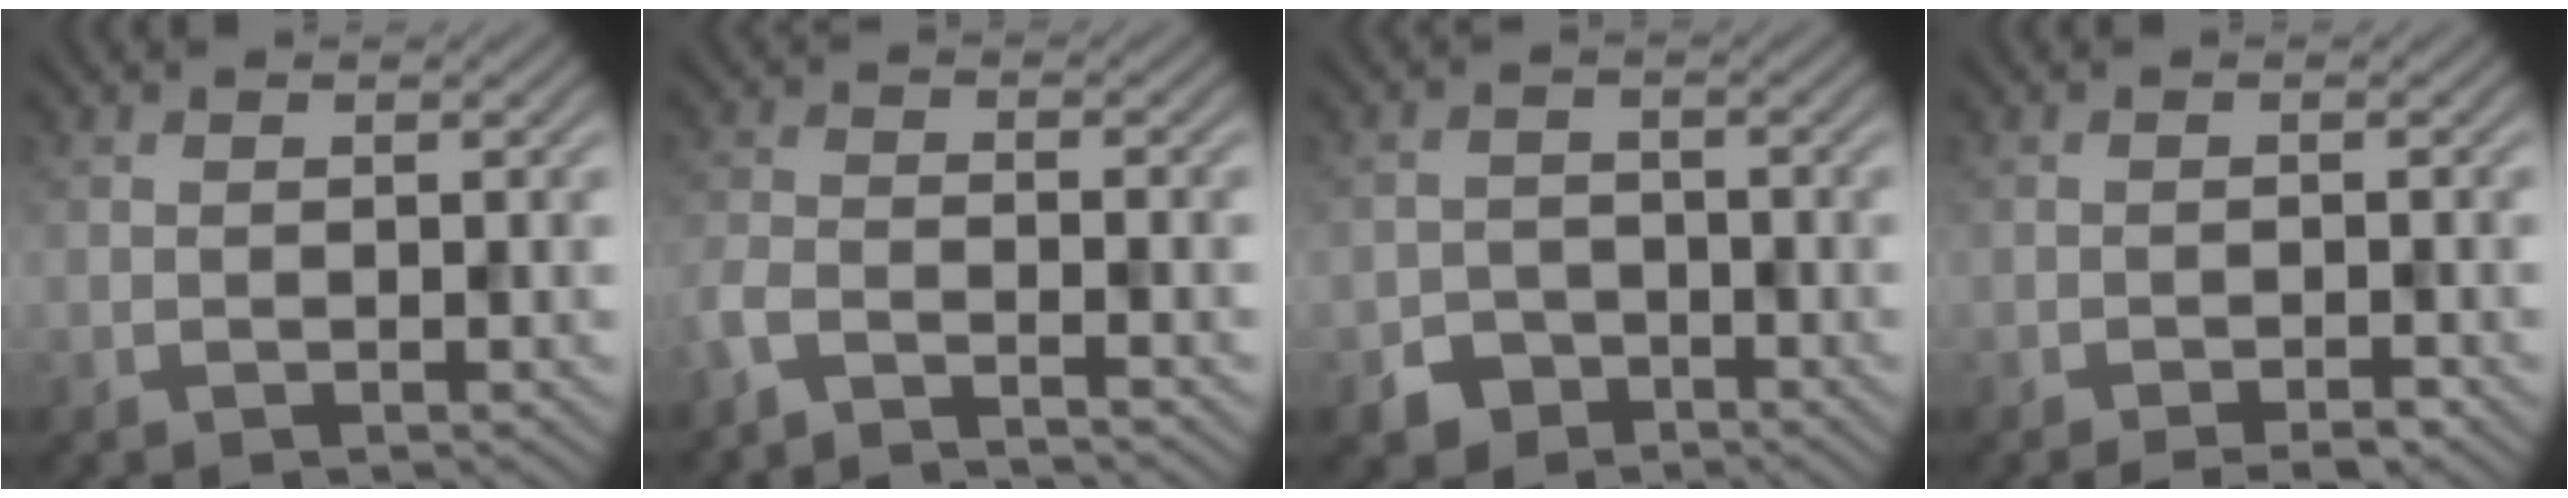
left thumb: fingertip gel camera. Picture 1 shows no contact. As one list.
[{"total": 4.1, "force": [-3.6, 0.5, 1.8], "torque": [-0.040, -0.008, -0.081]}, {"total": 3.5, "force": [-2.4, 2.3, 0.9], "torque": [-0.014, -0.002, -0.047]}, {"total": 2.3, "force": [-1.8, 0.3, 1.3], "torque": [-0.017, 0.004, -0.026]}]